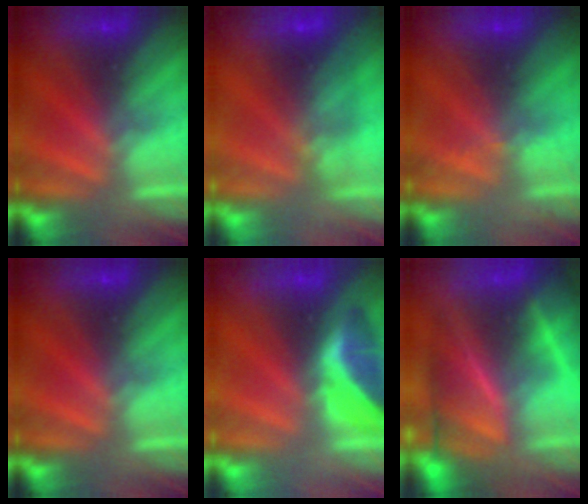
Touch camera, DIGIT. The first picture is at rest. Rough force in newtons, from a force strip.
{"total": 7.5}
{"total": 2.1}
{"total": 0.0}
{"total": 1.8}
{"total": 7.5}